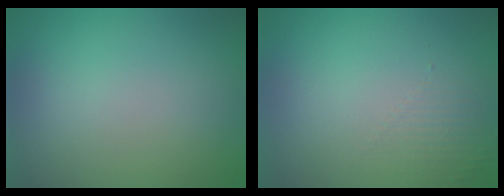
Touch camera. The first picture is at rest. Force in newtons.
{"total": 1.3, "press": 0.1, "slide": 1.3}